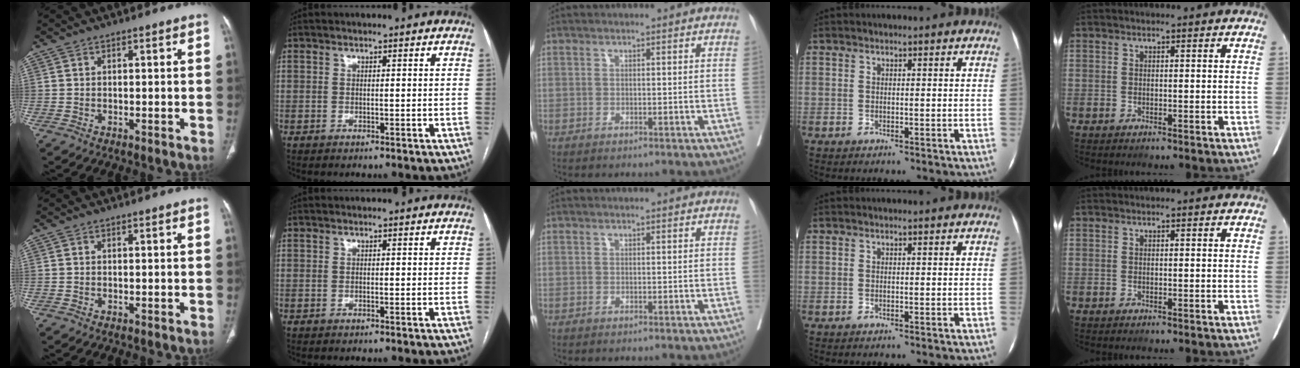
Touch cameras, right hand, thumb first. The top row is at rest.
{}